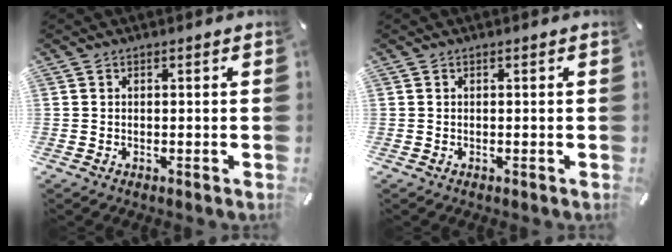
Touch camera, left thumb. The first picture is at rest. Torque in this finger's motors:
{"motor_torque": [-0.02, -0.02, -0.01, 0.03, 0.00]}